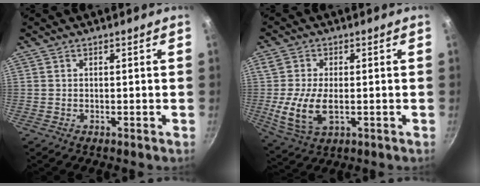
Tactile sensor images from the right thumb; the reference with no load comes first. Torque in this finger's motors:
{"motor_torque": [0.02, 0.22, 0.68, -0.69, 0.27]}